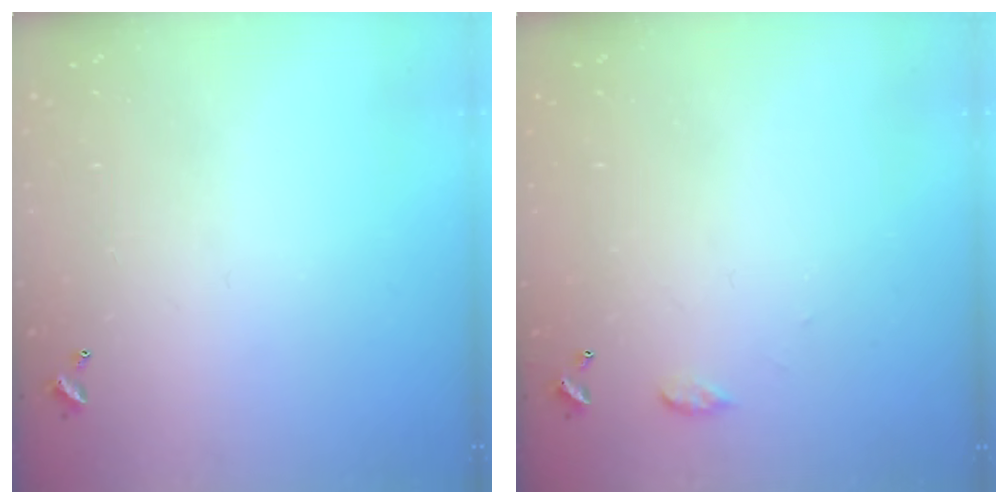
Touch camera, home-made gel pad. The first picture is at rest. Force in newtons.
{"total": 5.0, "press": 5.0, "slide": 0.7}